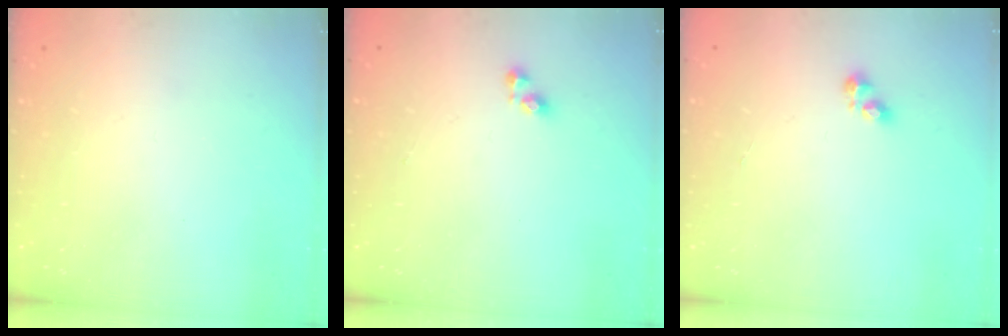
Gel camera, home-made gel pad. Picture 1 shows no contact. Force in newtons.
{"total": 3.8, "press": 3.7, "slide": 0.4}
{"total": 2.7, "press": 2.6, "slide": 0.5}